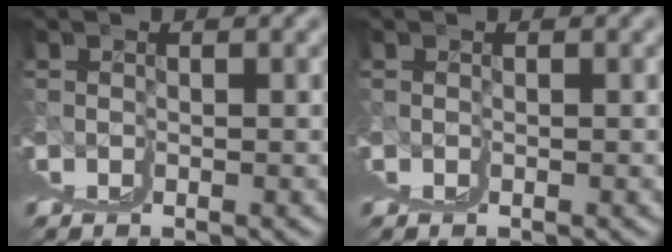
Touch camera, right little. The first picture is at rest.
{"total": 0.0}